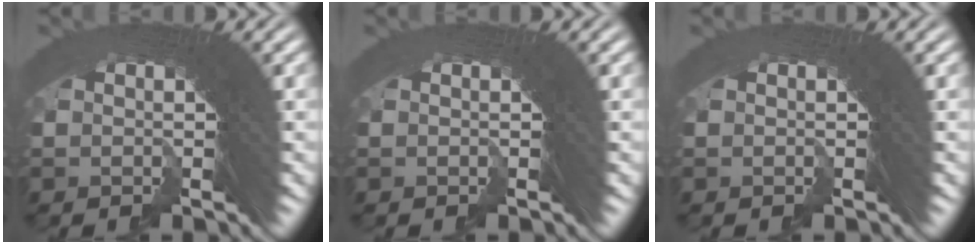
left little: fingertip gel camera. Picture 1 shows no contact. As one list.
[{"total": 0.0}, {"total": 0.0}]